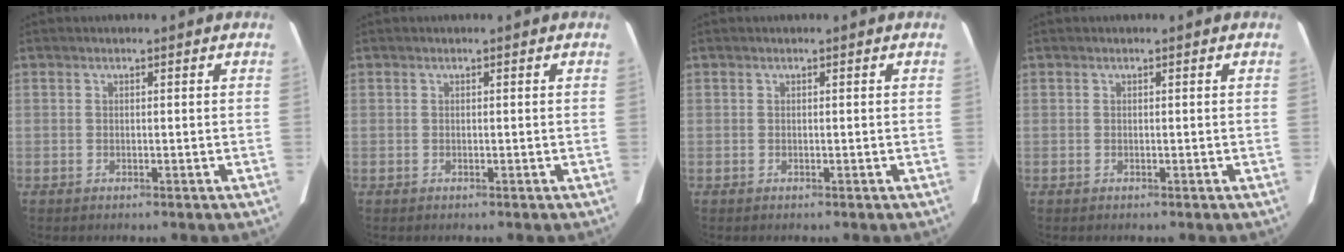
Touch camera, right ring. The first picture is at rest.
{"total": 0.0}
{"total": 0.0}
{"total": 0.0}